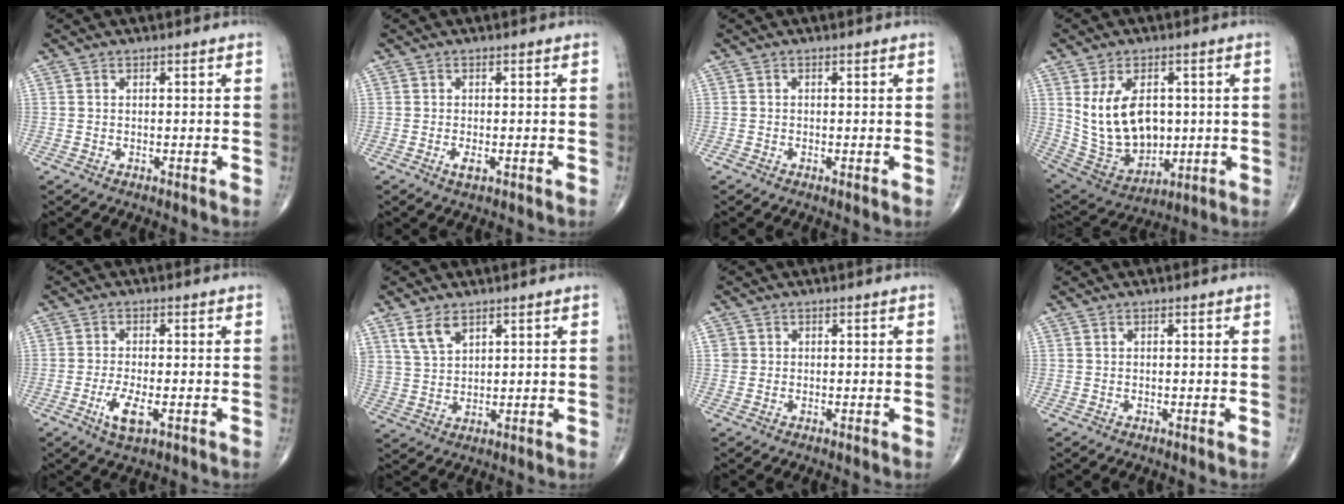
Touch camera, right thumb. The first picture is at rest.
{"total": 1.8, "force": [-0.6, 0.6, 1.5], "torque": [-0.029, -0.003, -0.012]}
{"total": 0.7, "force": [-0.3, 0.3, 0.5], "torque": [-0.010, -0.002, -0.009]}
{"total": 14.7, "force": [2.1, 9.8, 10.7], "torque": [-0.161, -0.012, 0.063]}
{"total": 5.3, "force": [-2.0, 1.9, 4.6], "torque": [-0.091, -0.003, -0.033]}
{"total": 5.5, "force": [3.5, 2.9, 3.1], "torque": [-0.055, -0.016, 0.079]}
{"total": 1.4, "force": [0.3, 1.3, 0.3], "torque": [0.004, 0.001, 0.004]}
{"total": 0.0}